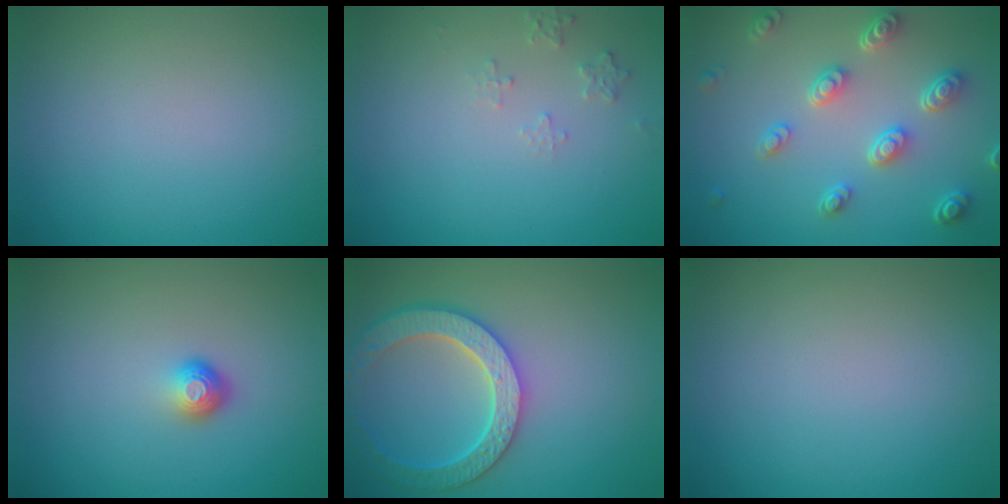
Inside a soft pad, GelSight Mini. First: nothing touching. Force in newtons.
{"total": 1.3, "press": 1.3, "slide": 0.2}
{"total": 4.9, "press": 3.8, "slide": 3.1}
{"total": 1.6, "press": 1.1, "slide": 1.2}
{"total": 5.9, "press": 5.3, "slide": 2.8}
{"total": 0.0}